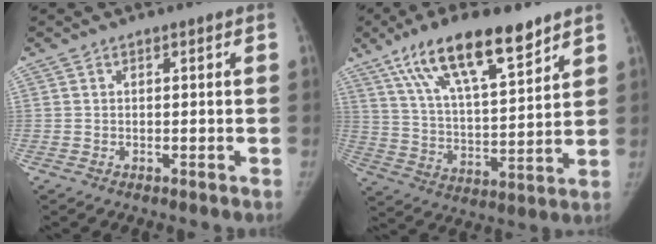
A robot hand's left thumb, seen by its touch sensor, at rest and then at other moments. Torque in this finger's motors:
{"motor_torque": [0.94, 0.20, 1.35, -1.42, 0.16]}